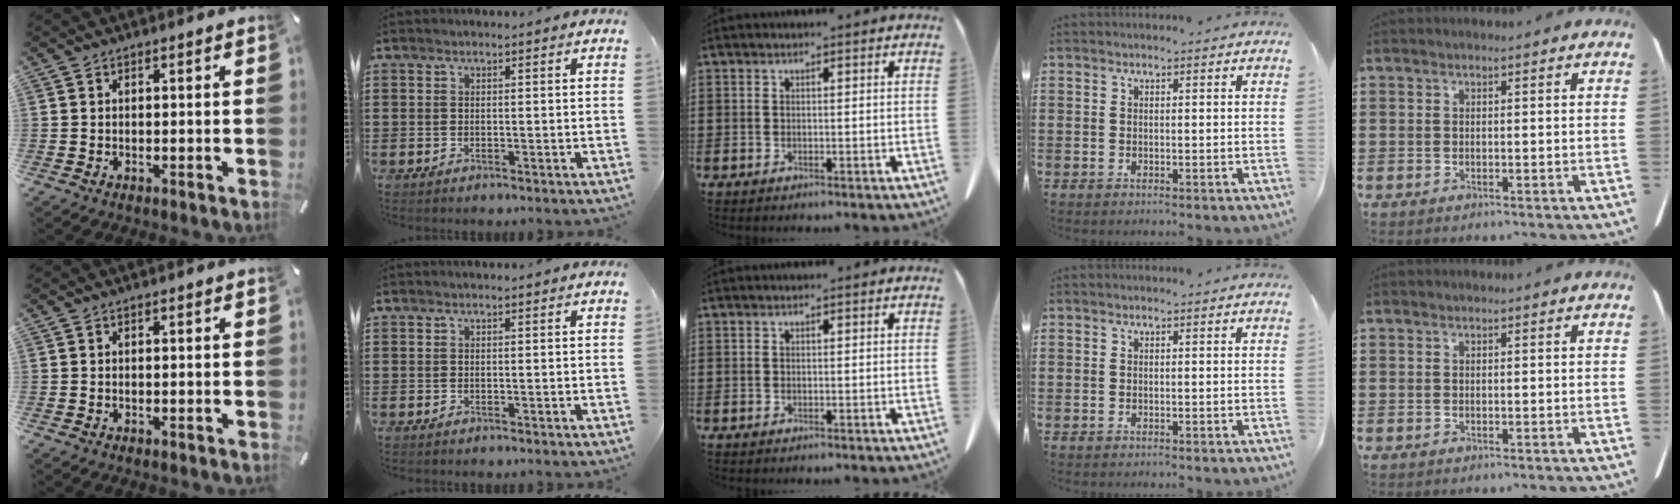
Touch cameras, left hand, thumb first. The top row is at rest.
{}